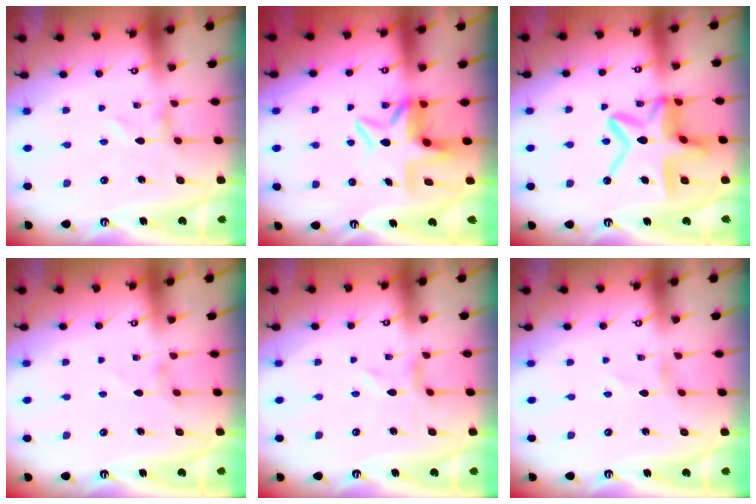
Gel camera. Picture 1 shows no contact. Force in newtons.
{"total": 6.8, "press": 6.4, "slide": 2.3}
{"total": 17.3, "press": 17.2, "slide": 1.6}
{"total": 2.5, "press": 2.5, "slide": 0.4}
{"total": 0.0}
{"total": 0.0}